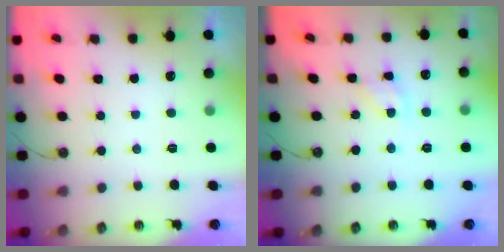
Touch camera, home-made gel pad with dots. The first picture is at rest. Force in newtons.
{"total": 6.3, "press": 6.3, "slide": 0.0}